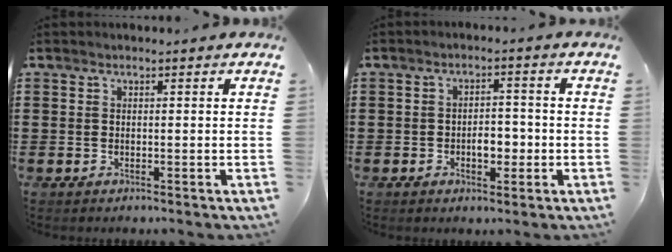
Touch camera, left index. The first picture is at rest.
{"total": 3.8, "force": [-1.2, 2.2, 2.9], "torque": [-0.049, 0.003, -0.025]}